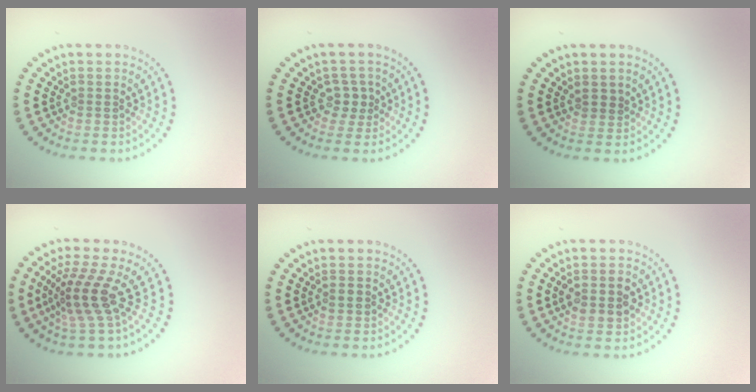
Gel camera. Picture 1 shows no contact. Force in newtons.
{"total": 1.8, "press": 1.4, "slide": 1.1}
{"total": 0.9, "press": 0.6, "slide": 0.6}
{"total": 4.1, "press": 2.9, "slide": 2.9}
{"total": 1.0, "press": 1.0, "slide": 0.0}
{"total": 2.8, "press": 2.8, "slide": 0.0}